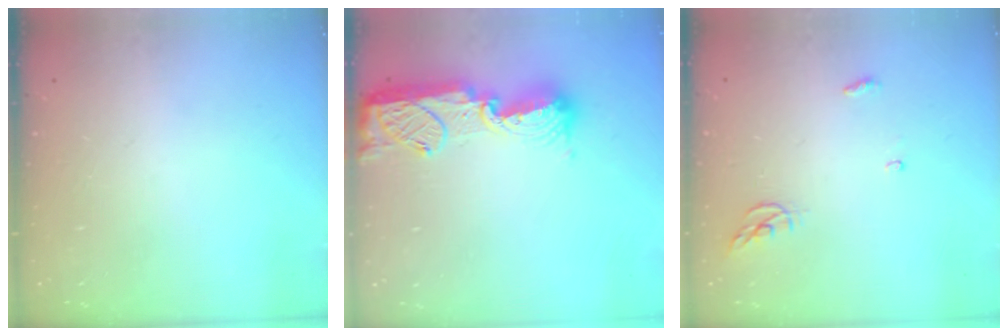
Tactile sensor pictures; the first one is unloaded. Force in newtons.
{"total": 14.3, "press": 14.2, "slide": 1.2}
{"total": 3.8, "press": 3.8, "slide": 0.3}